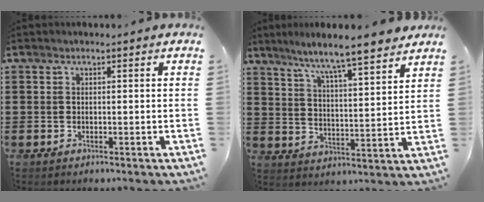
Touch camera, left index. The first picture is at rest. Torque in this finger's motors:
{"motor_torque": [1.02, -1.12, 0.85, 0.21]}